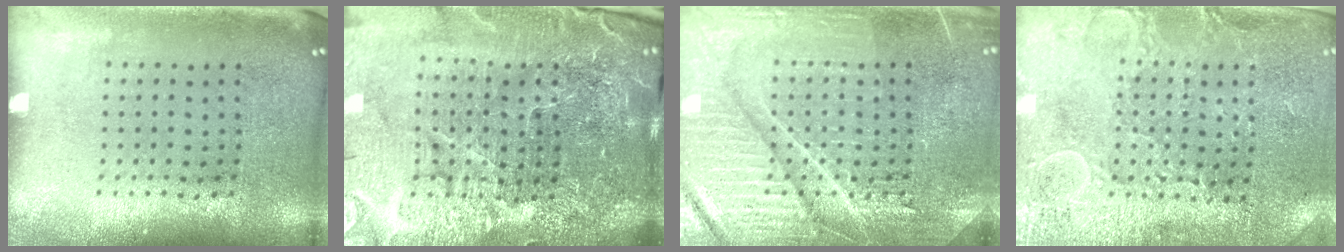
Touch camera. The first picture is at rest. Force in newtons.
{"total": 6.6, "press": 5.8, "slide": 3.2}
{"total": 4.3, "press": 4.2, "slide": 0.5}
{"total": 2.9, "press": 2.9, "slide": 0.4}